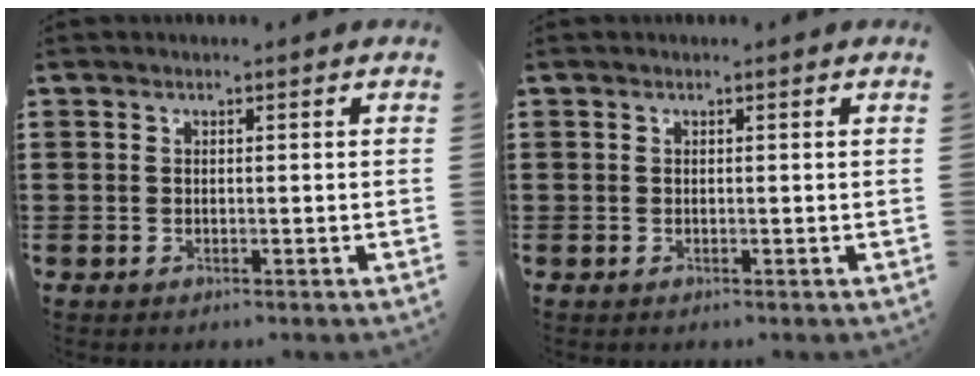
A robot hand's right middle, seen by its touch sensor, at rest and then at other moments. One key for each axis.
{"total": 0.0}